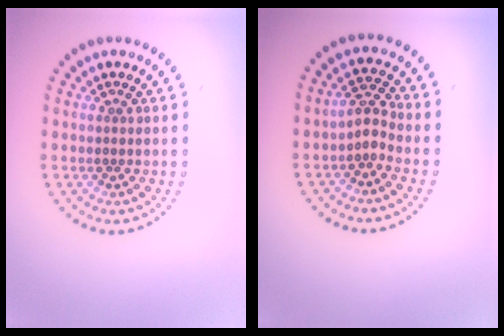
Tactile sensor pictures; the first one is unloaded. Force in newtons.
{"total": 1.9, "press": 1.3, "slide": 1.3}